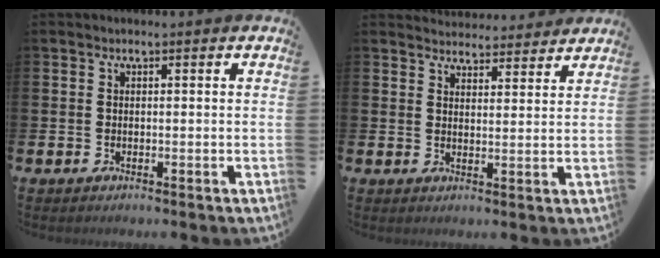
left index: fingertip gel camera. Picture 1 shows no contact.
{"total": 4.0, "force": [3.9, 0.8, -0.2], "torque": [0.002, -0.026, 0.070]}